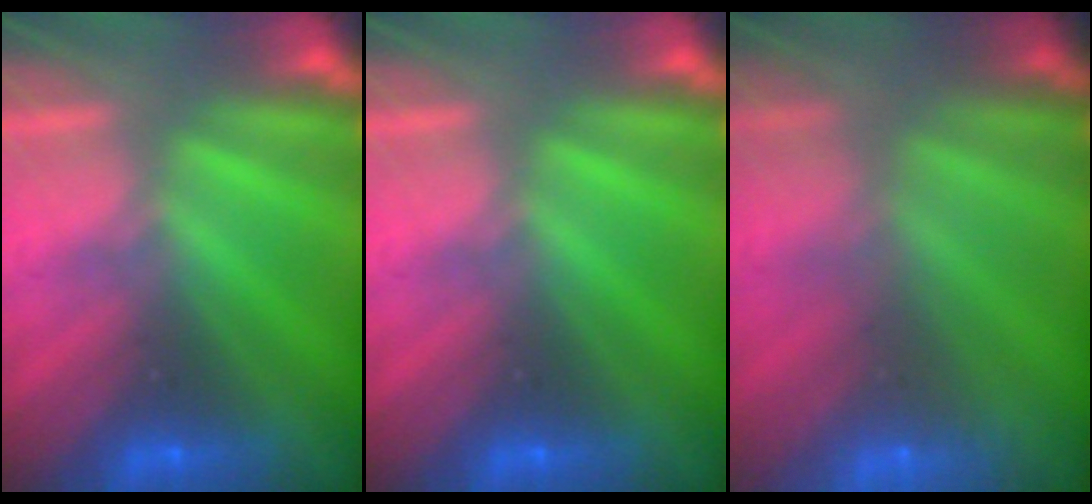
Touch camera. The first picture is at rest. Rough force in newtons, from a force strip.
{"total": 0.0}
{"total": 9.0}